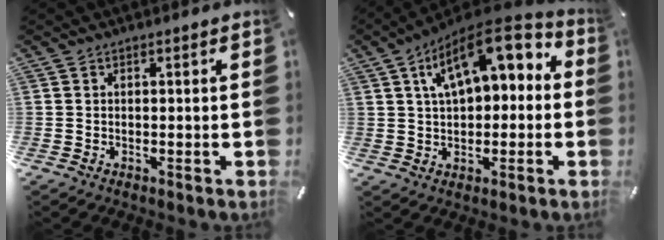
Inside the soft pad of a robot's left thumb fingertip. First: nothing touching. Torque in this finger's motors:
{"motor_torque": [2.10, 2.91, 1.49, -1.08, 0.31]}